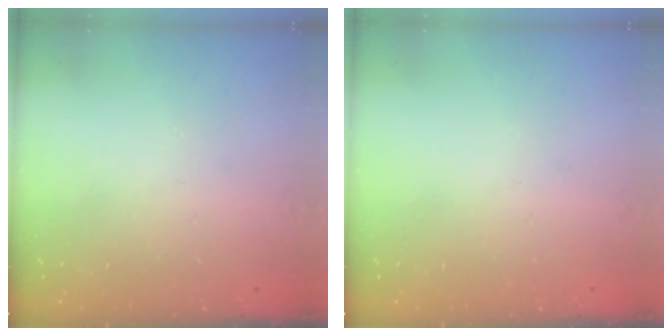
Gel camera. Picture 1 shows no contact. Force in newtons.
{"total": 0.0}